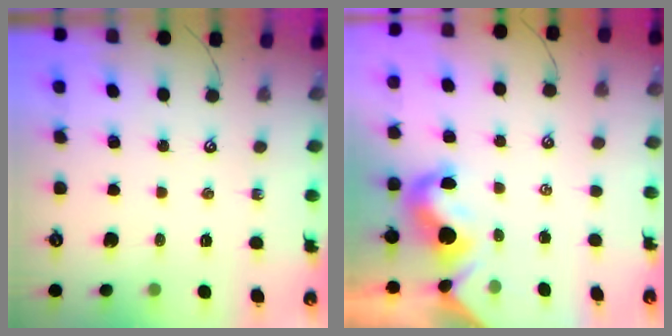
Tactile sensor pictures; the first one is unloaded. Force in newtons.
{"total": 1.8, "press": 1.8, "slide": 0.6}